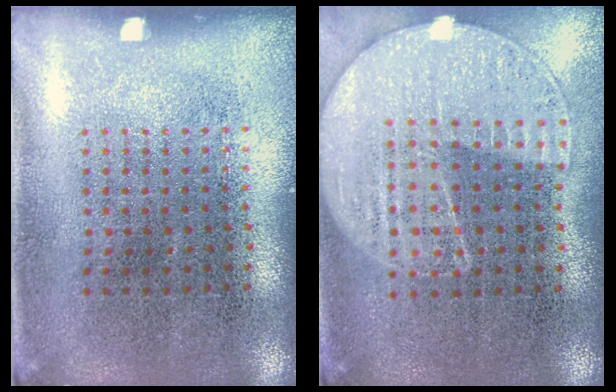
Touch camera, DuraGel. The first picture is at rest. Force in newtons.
{"total": 1.1, "press": 1.1, "slide": 0.4}